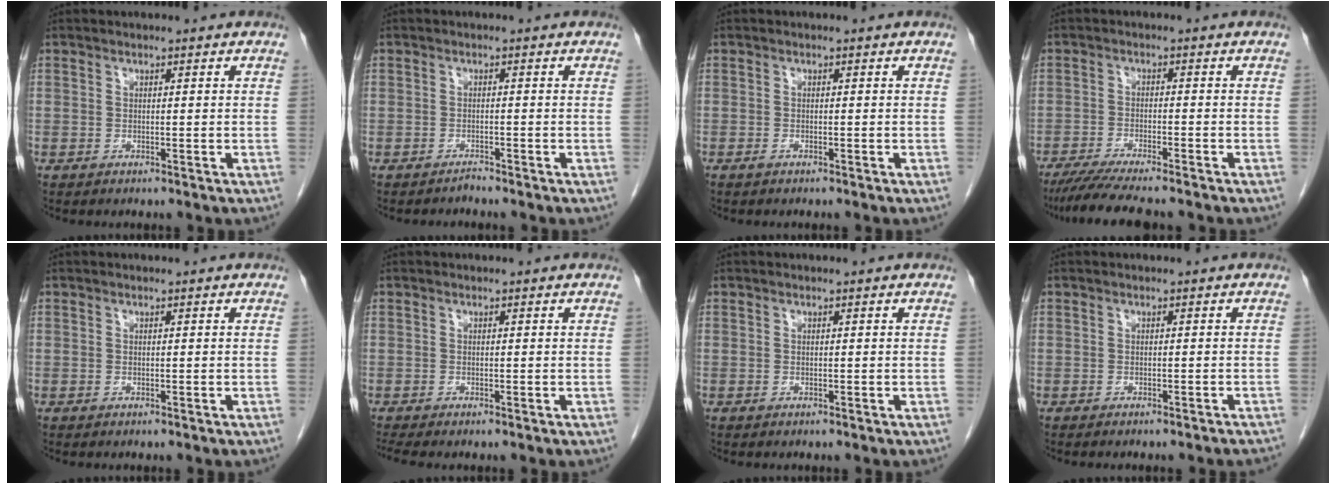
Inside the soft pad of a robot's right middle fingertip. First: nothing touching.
{"total": 0.9, "force": [-0.8, 0.0, -0.2], "torque": [0.008, -0.003, -0.014]}
{"total": 0.5, "force": [-0.4, 0.0, 0.3], "torque": [-0.010, 0.000, -0.008]}
{"total": 9.2, "force": [-7.8, 0.5, 4.7], "torque": [-0.072, -0.021, -0.124]}
{"total": 0.0}
{"total": 1.1, "force": [-1.0, -0.2, 0.5], "torque": [-0.016, -0.005, -0.021]}
{"total": 0.0}
{"total": 5.0, "force": [-4.7, 0.1, 1.8], "torque": [-0.019, -0.011, -0.053]}